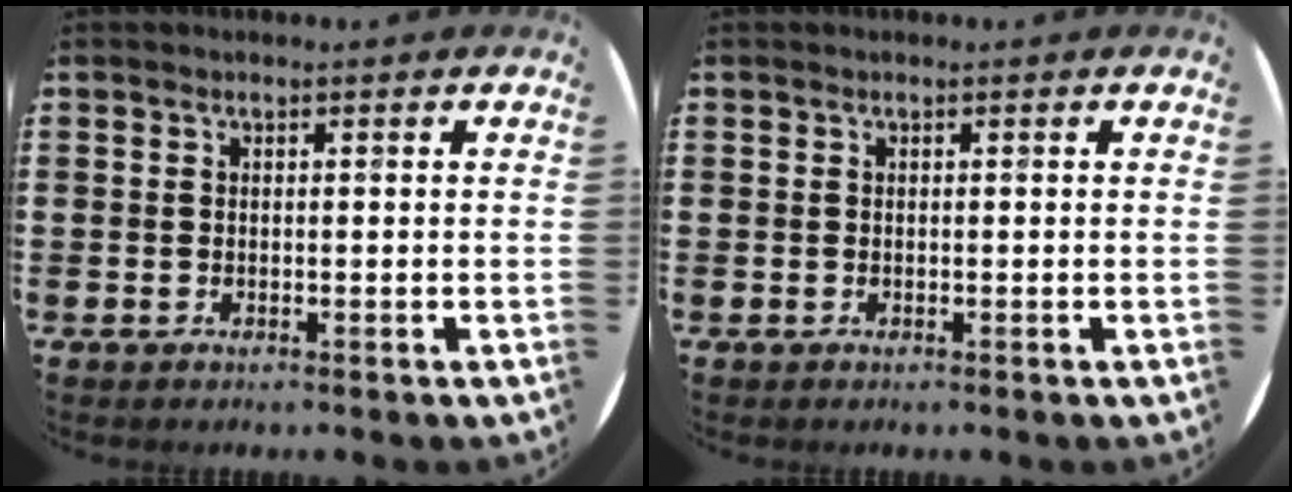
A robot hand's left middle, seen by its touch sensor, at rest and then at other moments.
{"total": 0.0}